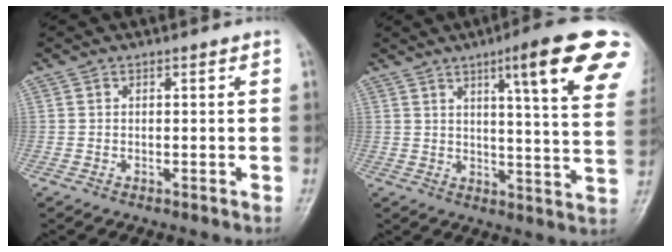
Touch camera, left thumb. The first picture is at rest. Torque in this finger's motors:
{"motor_torque": [0.78, 0.58, 1.54, -1.23, 0.23]}